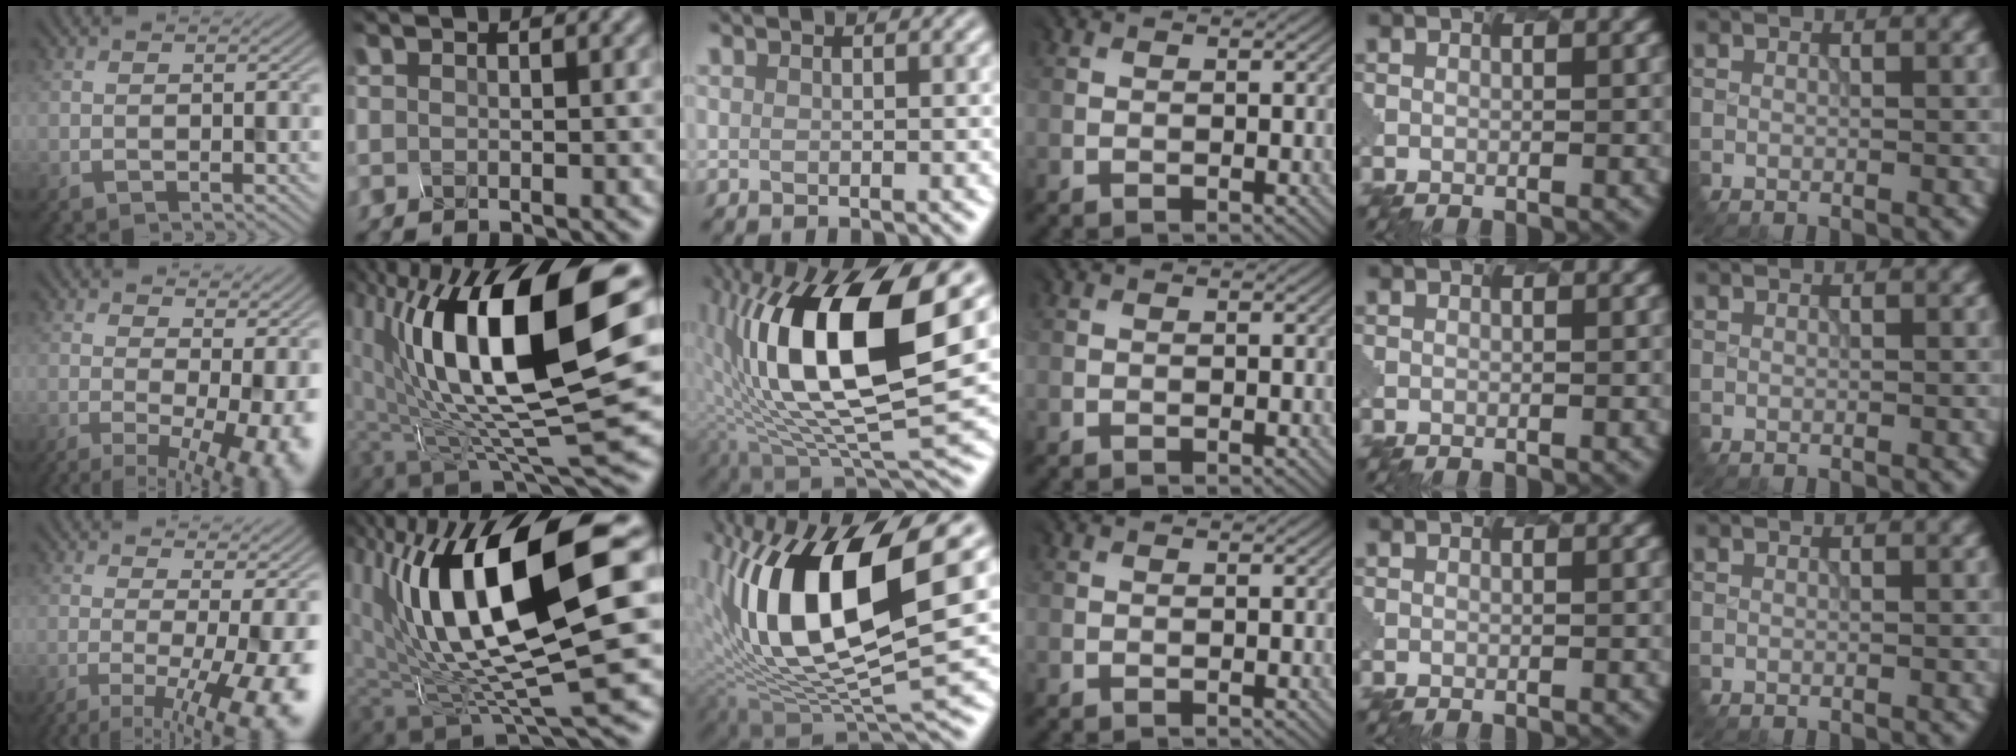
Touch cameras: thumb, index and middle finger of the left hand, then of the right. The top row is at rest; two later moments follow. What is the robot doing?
{"motion": "disassemble", "object": "hinged tin"}